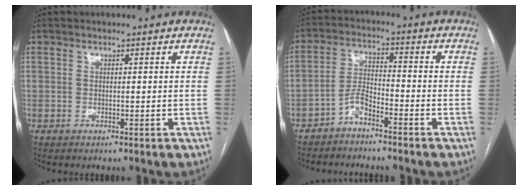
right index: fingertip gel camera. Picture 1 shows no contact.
{"total": 4.3, "force": [-3.3, 1.0, 2.5], "torque": [-0.052, 0.007, -0.065]}